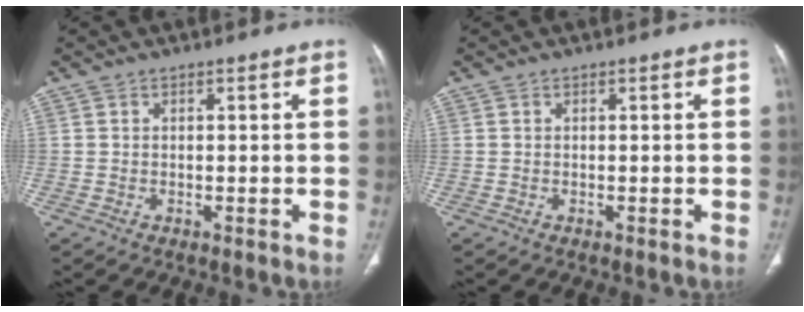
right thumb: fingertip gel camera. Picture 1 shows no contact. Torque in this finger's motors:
{"motor_torque": [0.05, 0.05, 0.05, -0.05, 0.00]}